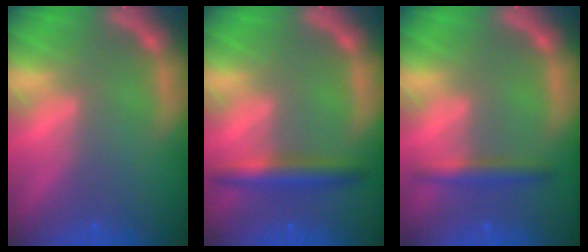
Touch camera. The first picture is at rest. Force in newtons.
{"total": 3.5}
{"total": 2.4}